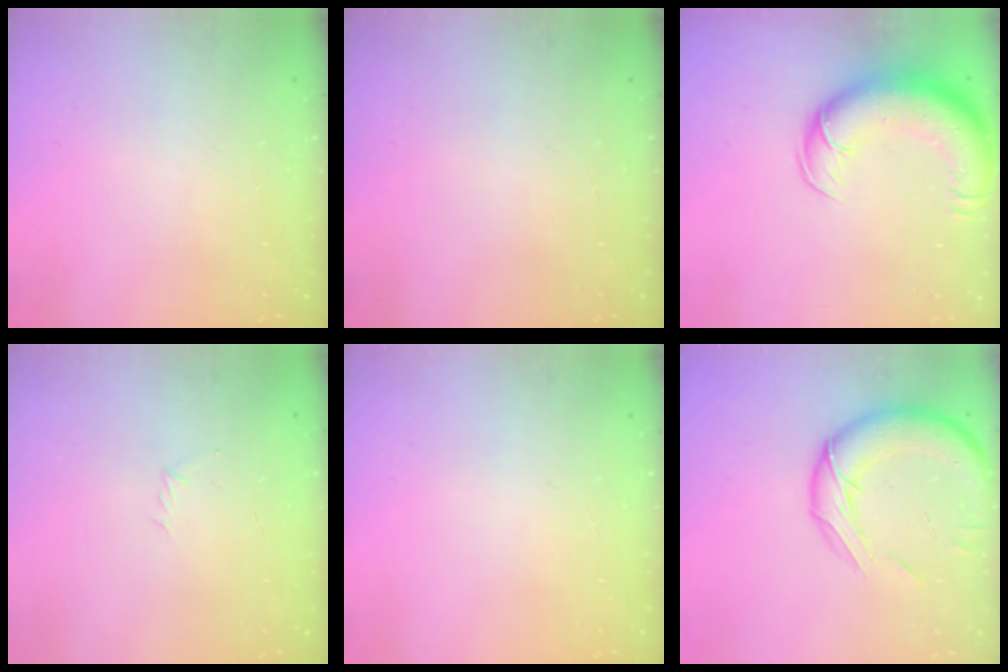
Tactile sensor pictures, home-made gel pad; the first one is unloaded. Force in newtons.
{"total": 0.0}
{"total": 16.2, "press": 15.7, "slide": 3.9}
{"total": 2.9, "press": 2.8, "slide": 0.7}
{"total": 0.0}
{"total": 16.0, "press": 15.9, "slide": 1.9}